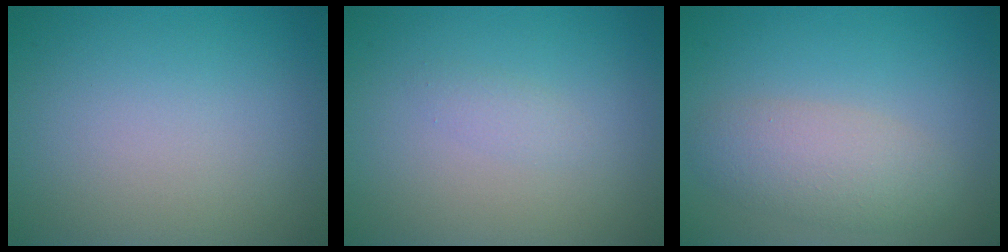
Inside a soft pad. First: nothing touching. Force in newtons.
{"total": 0.8, "press": 0.8, "slide": 0.0}
{"total": 3.7, "press": 3.7, "slide": 0.0}